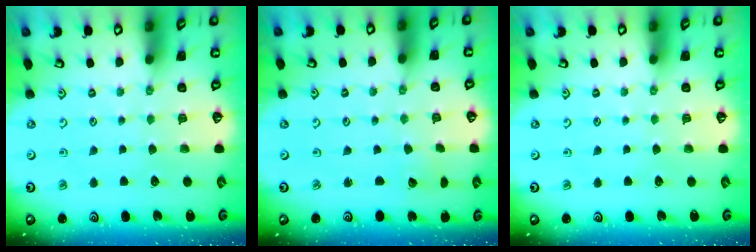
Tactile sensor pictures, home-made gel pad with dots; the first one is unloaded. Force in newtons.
{"total": 1.4, "press": 1.4, "slide": 0.0}
{"total": 0.0}